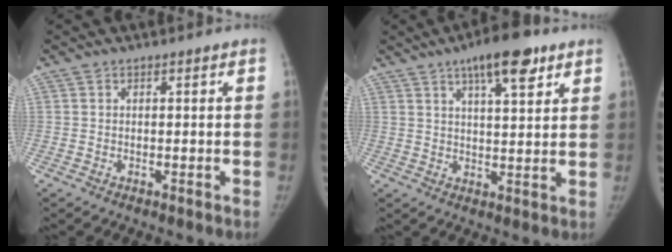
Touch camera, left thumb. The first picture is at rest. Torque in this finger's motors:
{"motor_torque": [1.18, 0.08, 1.52, -1.04, 0.26]}